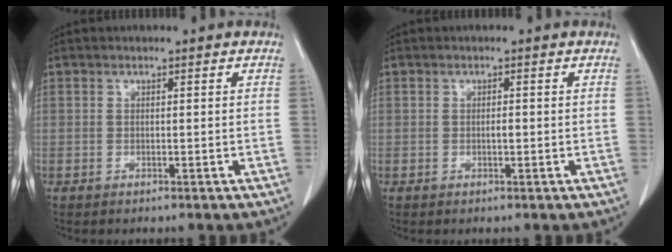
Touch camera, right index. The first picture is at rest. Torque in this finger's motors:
{"motor_torque": [0.16, -0.13, 0.02, 0.02]}